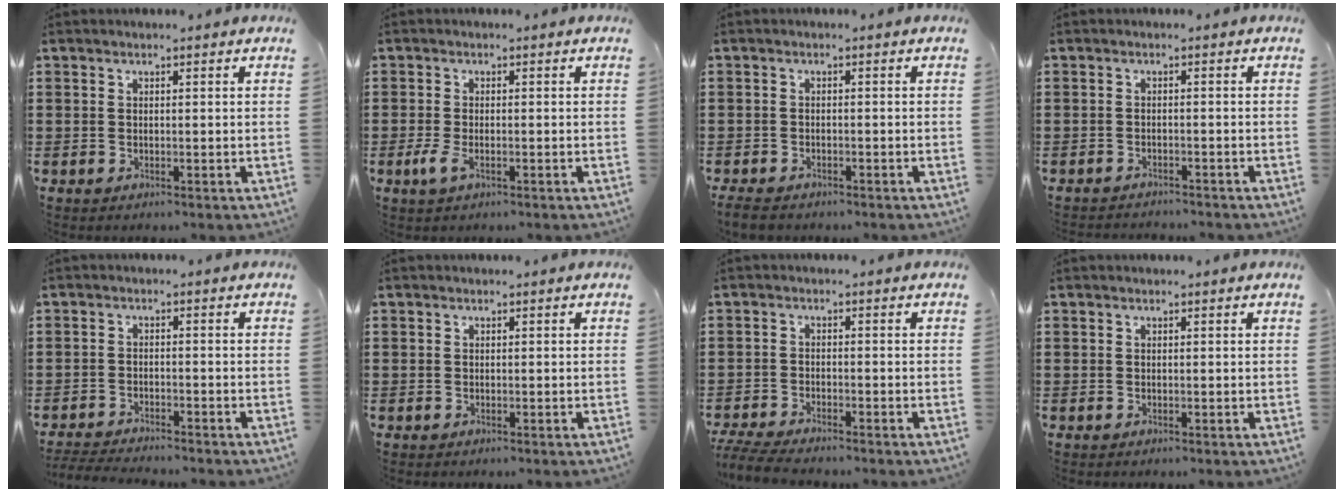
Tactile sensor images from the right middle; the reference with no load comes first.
{"total": 2.7, "force": [-1.1, 1.2, 2.1], "torque": [-0.068, -0.010, -0.028]}
{"total": 1.8, "force": [-1.7, 0.7, 0.5], "torque": [-0.019, 0.000, -0.037]}
{"total": 1.6, "force": [-1.6, 0.1, -0.1], "torque": [-0.003, 0.002, -0.036]}
{"total": 3.2, "force": [-3.2, 0.2, 0.2], "torque": [-0.014, -0.003, -0.070]}
{"total": 0.7, "force": [-0.1, 0.7, 0.0], "torque": [0.000, 0.005, -0.003]}
{"total": 3.9, "force": [-3.8, 0.4, 1.1], "torque": [-0.039, -0.009, -0.082]}
{"total": 0.0}